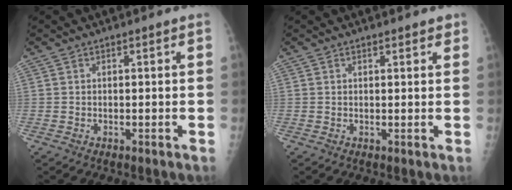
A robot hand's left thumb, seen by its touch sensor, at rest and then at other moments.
{"total": 1.7, "force": [1.4, 0.5, 0.9], "torque": [-0.006, -0.003, 0.017]}